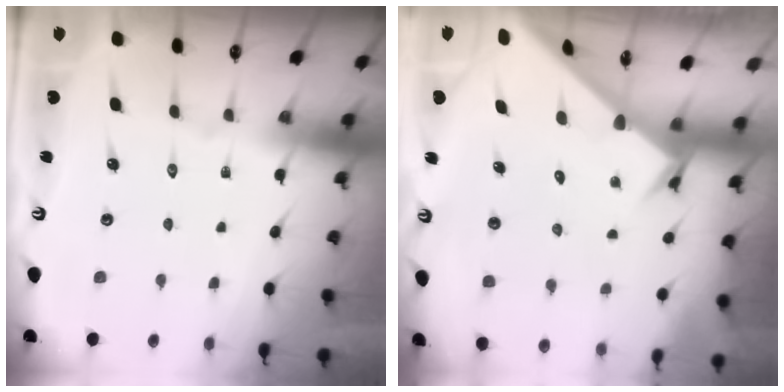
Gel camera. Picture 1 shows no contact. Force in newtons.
{"total": 2.7, "press": 2.7, "slide": 0.3}